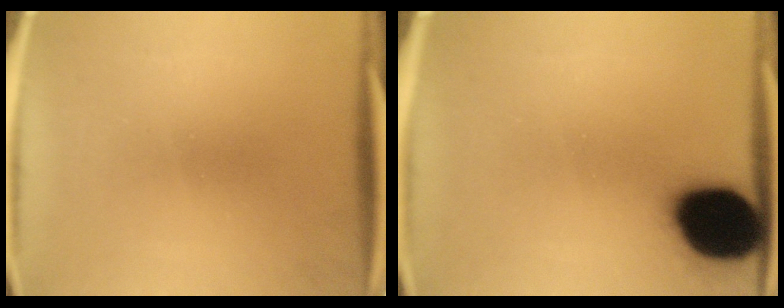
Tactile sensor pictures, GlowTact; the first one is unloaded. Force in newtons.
{"total": 19.9}